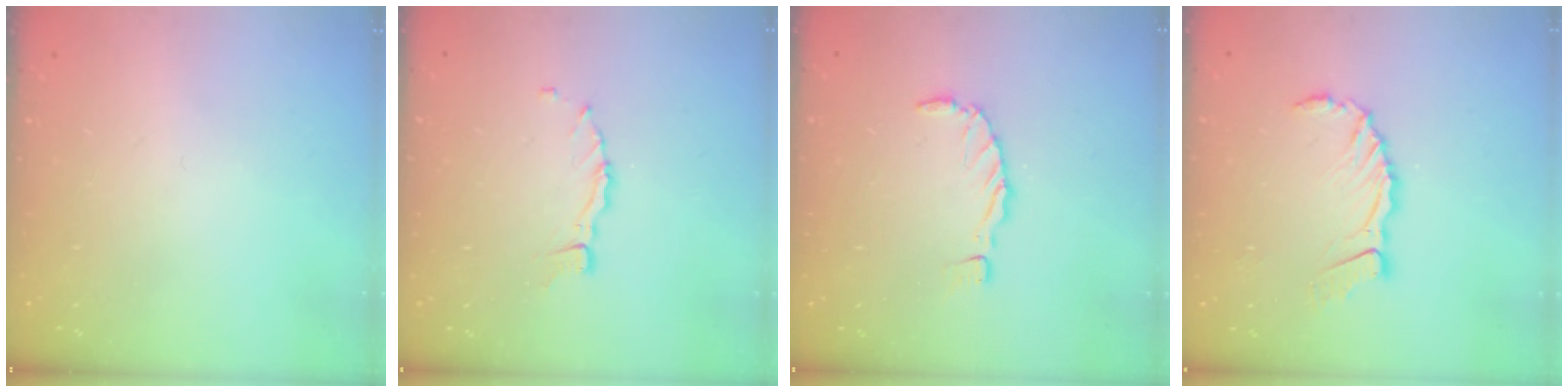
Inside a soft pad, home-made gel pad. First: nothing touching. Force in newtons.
{"total": 3.9, "press": 3.9, "slide": 0.3}
{"total": 0.0}
{"total": 8.0, "press": 7.9, "slide": 0.8}